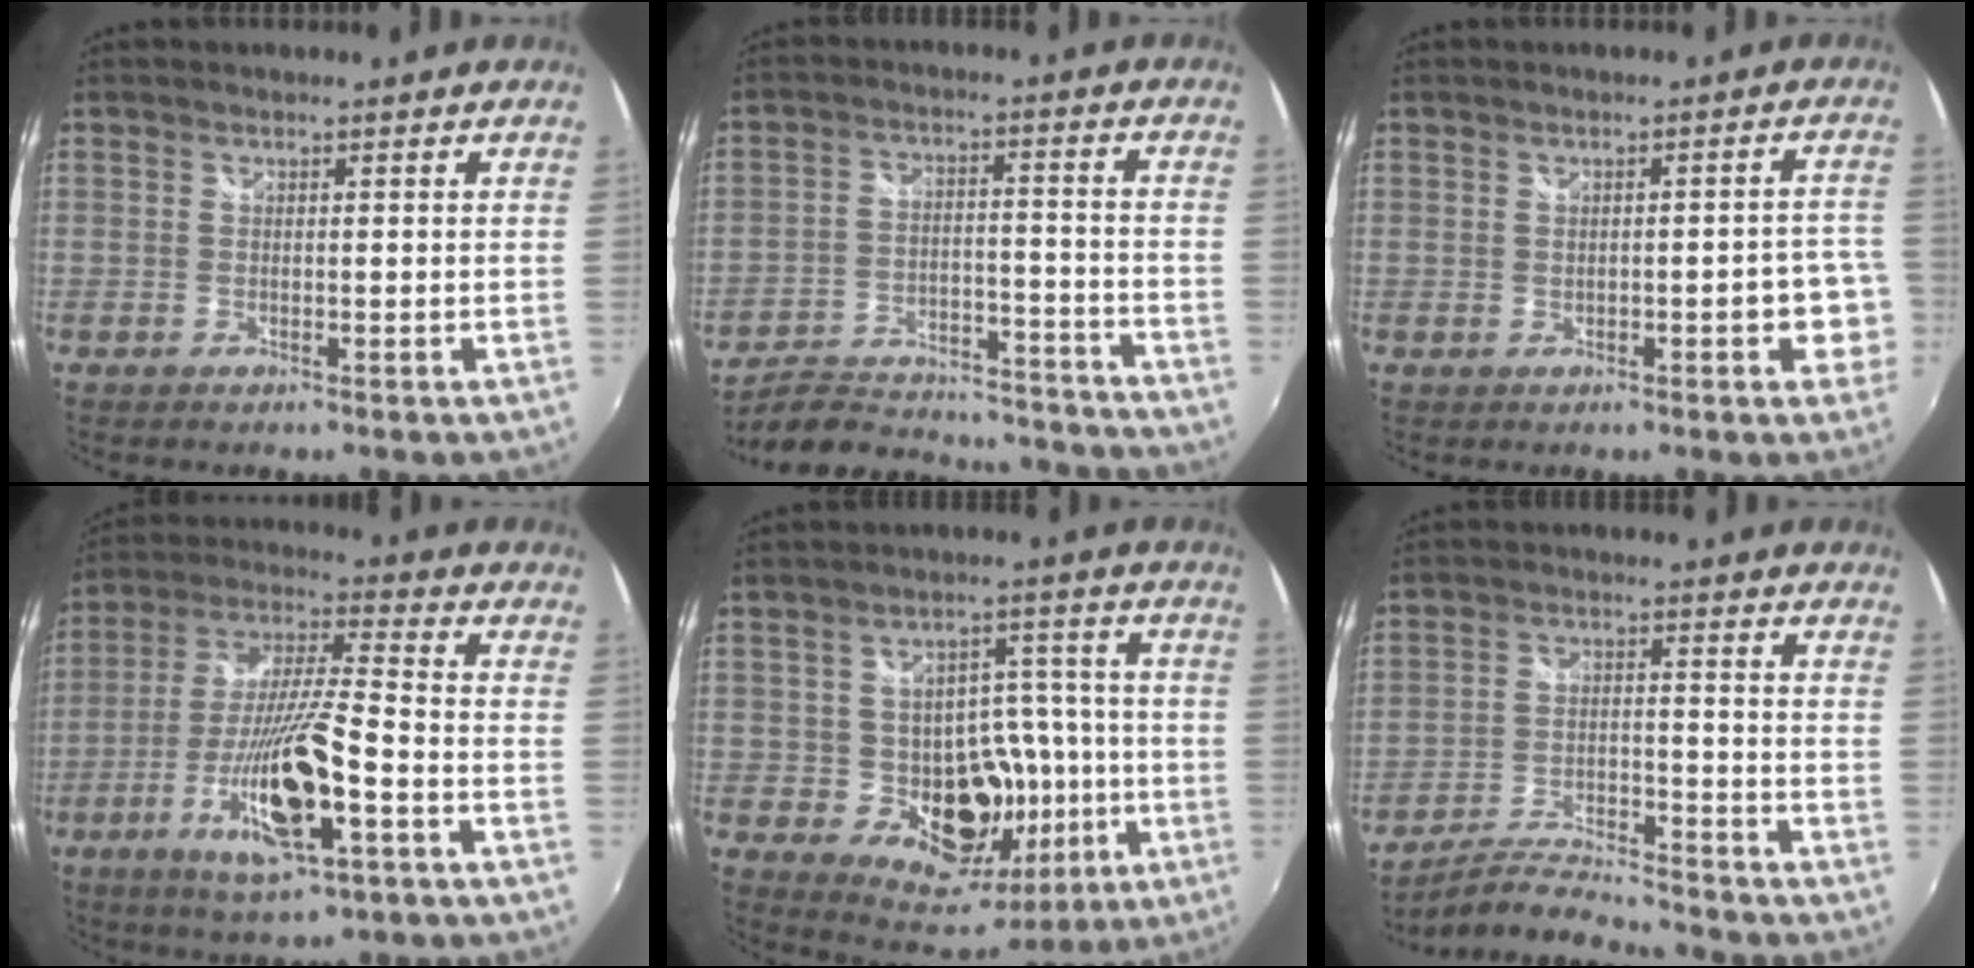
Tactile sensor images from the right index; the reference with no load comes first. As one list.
[{"total": 23.4, "force": [-21.0, 6.4, 8.1], "torque": [-0.155, 0.000, -0.280]}, {"total": 4.7, "force": [-1.4, 1.8, 4.1], "torque": [-0.054, 0.004, -0.013]}, {"total": 16.8, "force": [-7.0, 2.5, 15.0], "torque": [-0.303, -0.024, -0.129]}, {"total": 15.5, "force": [-3.1, 12.1, 9.1], "torque": [-0.160, 0.013, -0.027]}, {"total": 10.6, "force": [-10.1, 0.0, 3.0], "torque": [-0.074, -0.007, -0.180]}]